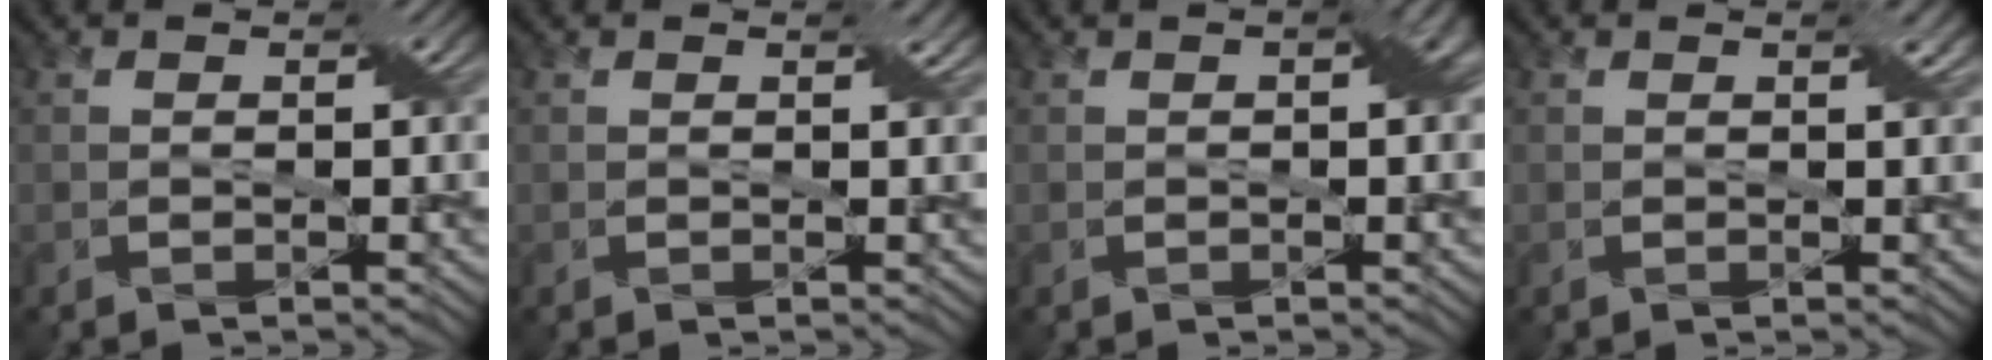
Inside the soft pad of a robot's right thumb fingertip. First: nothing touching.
{"total": 0.7, "force": [0.4, 0.1, 0.5], "torque": [-0.010, 0.000, 0.008]}
{"total": 1.9, "force": [0.1, 0.4, 1.8], "torque": [-0.026, 0.008, 0.001]}
{"total": 1.1, "force": [0.6, 0.1, 0.9], "torque": [-0.014, 0.001, 0.010]}